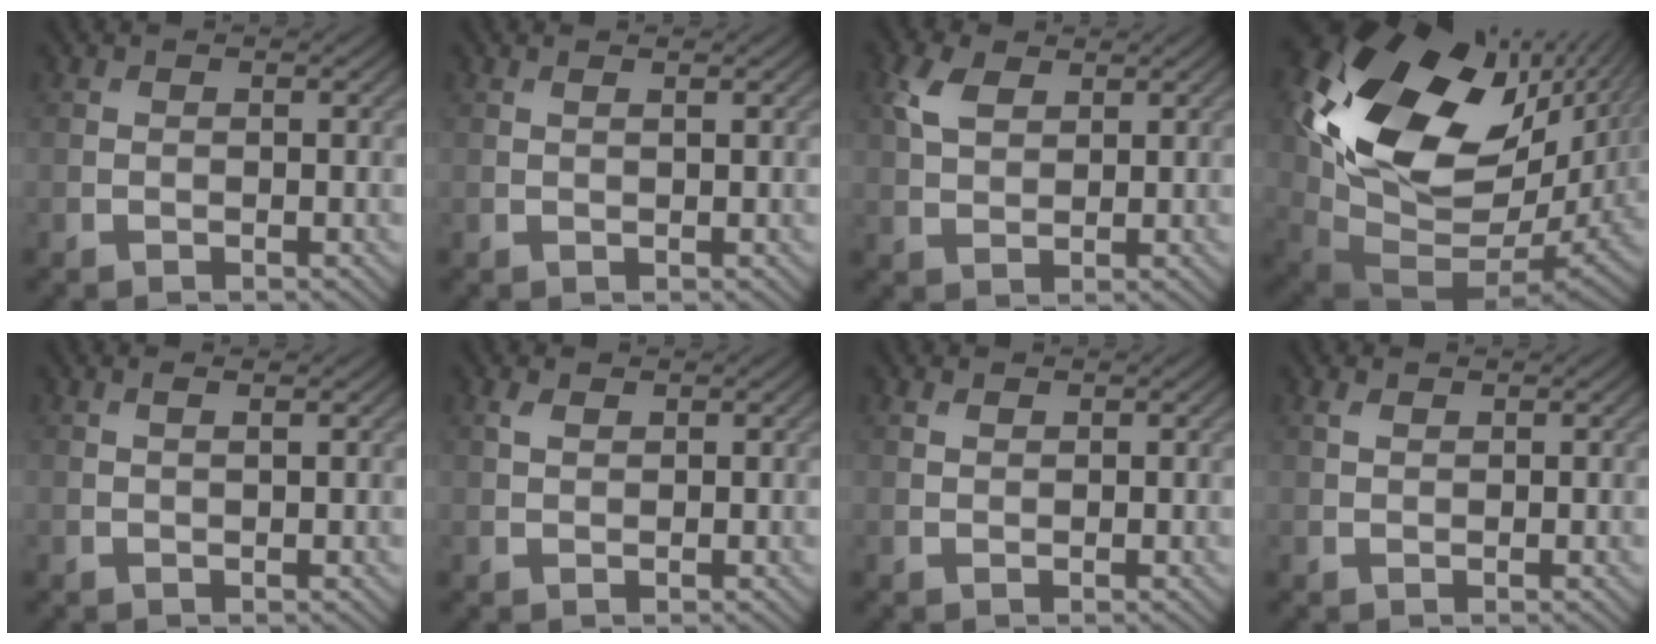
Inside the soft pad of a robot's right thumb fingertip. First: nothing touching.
{"total": 0.8, "force": [0.5, 0.0, 0.6], "torque": [-0.012, 0.002, 0.005]}
{"total": 4.1, "force": [2.0, 2.4, 2.7], "torque": [-0.072, 0.008, 0.038]}
{"total": 20.8, "force": [4.8, 13.5, 15.0], "torque": [-0.319, -0.028, 0.114]}
{"total": 1.2, "force": [0.7, 0.2, 1.0], "torque": [-0.017, 0.002, 0.010]}
{"total": 1.4, "force": [0.8, 0.7, 0.9], "torque": [-0.026, 0.005, 0.018]}
{"total": 0.9, "force": [0.7, 0.4, 0.4], "torque": [-0.013, 0.001, 0.016]}
{"total": 1.2, "force": [0.8, 0.6, 0.7], "torque": [-0.021, 0.003, 0.018]}